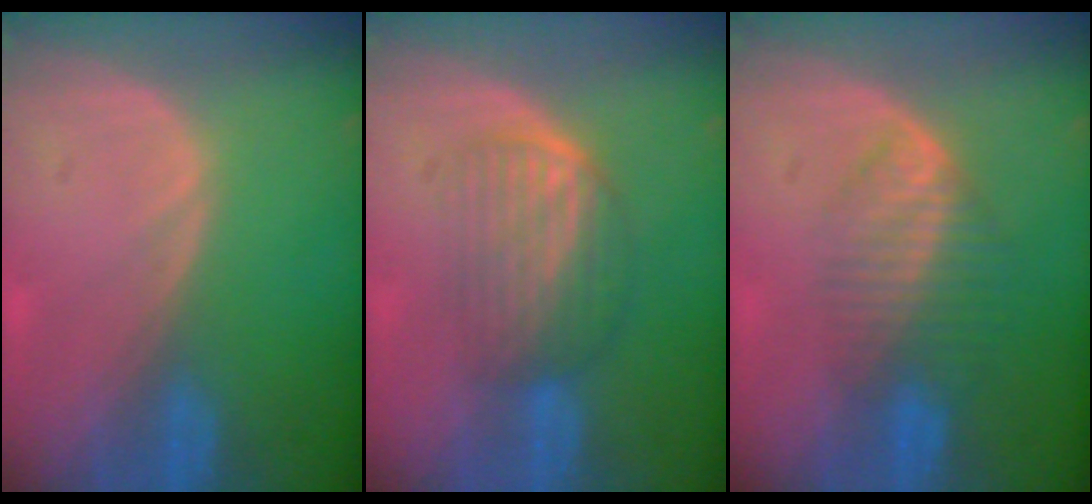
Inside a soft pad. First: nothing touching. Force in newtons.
{"total": 5.8, "press": 5.5, "slide": 2.0}
{"total": 6.8, "press": 5.8, "slide": 3.5}